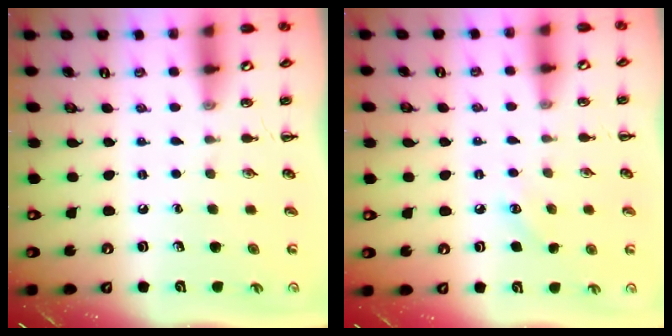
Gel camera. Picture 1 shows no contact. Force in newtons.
{"total": 6.0, "press": 5.8, "slide": 1.8}